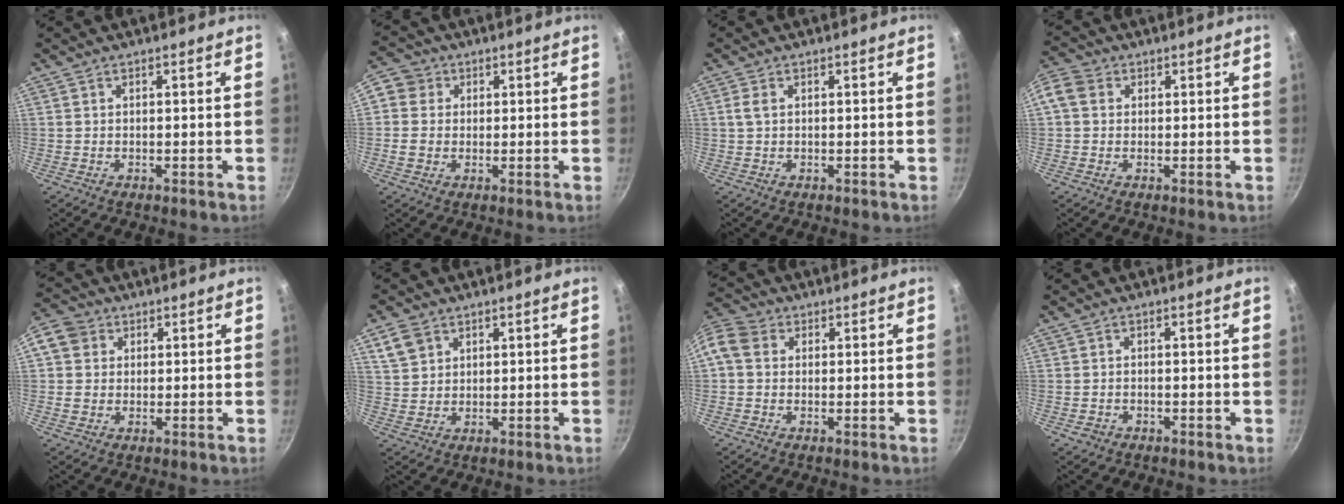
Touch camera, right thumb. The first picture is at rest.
{"total": 6.8, "force": [0.9, 6.3, 2.6], "torque": [-0.016, 0.007, 0.000]}
{"total": 1.8, "force": [0.4, 1.0, 1.4], "torque": [-0.029, 0.003, 0.006]}
{"total": 7.4, "force": [1.4, 6.2, 3.8], "torque": [-0.084, 0.016, 0.011]}
{"total": 8.3, "force": [2.0, 7.3, 3.4], "torque": [-0.044, 0.010, 0.024]}
{"total": 5.6, "force": [2.9, 4.2, 2.4], "torque": [-0.031, -0.001, 0.063]}
{"total": 9.8, "force": [1.5, 8.1, 5.2], "torque": [-0.117, 0.029, 0.012]}
{"total": 1.5, "force": [-0.8, 1.1, 0.6], "torque": [-0.016, 0.006, -0.011]}